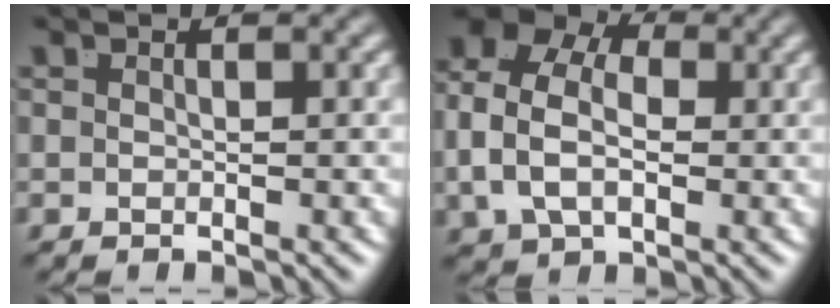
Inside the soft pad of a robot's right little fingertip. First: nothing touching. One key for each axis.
{"total": 10.2, "fx": 1.7, "fy": 8.0, "fz": 6.1, "tx": -0.124, "ty": 0.010, "tz": 0.015}